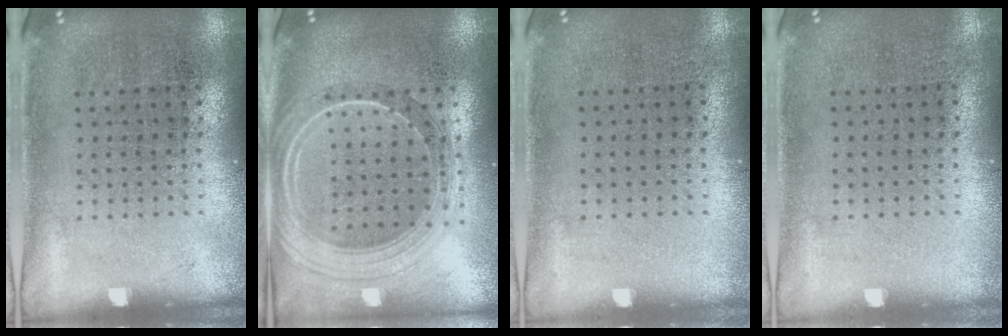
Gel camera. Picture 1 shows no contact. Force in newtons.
{"total": 2.5, "press": 2.1, "slide": 1.3}
{"total": 0.0}
{"total": 0.0}